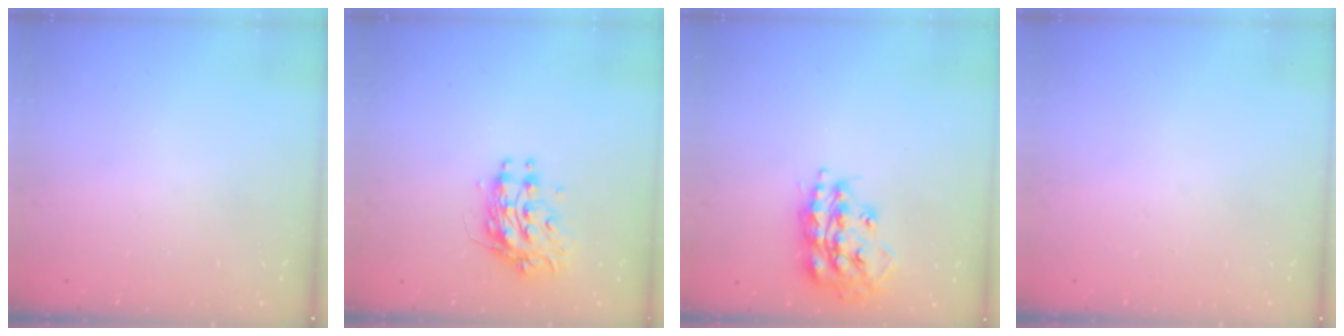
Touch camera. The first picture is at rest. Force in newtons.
{"total": 10.1, "press": 10.0, "slide": 0.9}
{"total": 17.0, "press": 16.9, "slide": 1.4}
{"total": 0.0}